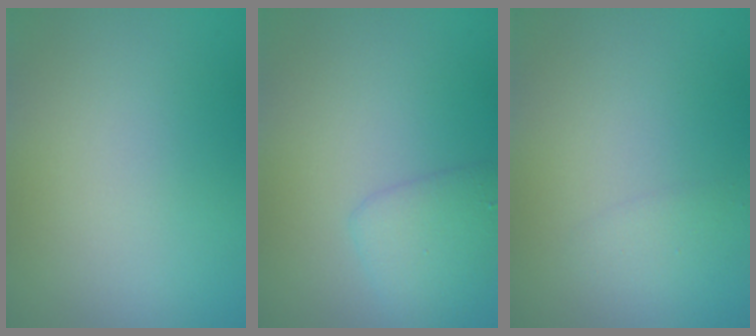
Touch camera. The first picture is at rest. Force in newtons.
{"total": 2.4, "press": 2.4, "slide": 0.1}
{"total": 0.9, "press": 0.9, "slide": 0.1}